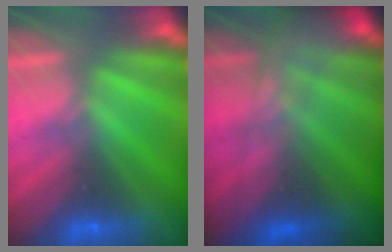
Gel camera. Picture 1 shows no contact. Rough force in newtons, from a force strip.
{"total": 6.3}